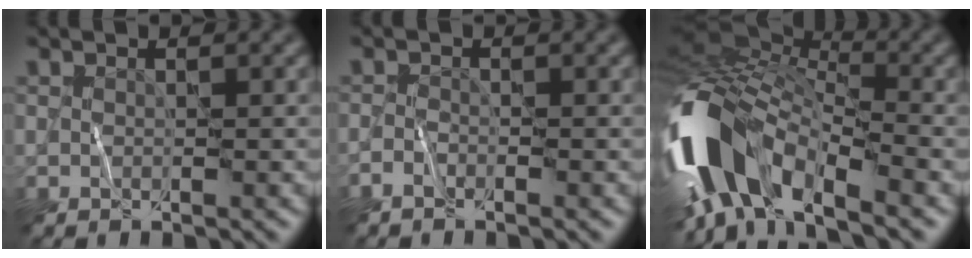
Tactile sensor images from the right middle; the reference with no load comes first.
{"total": 1.0, "force": [-1.0, 0.2, 0.3], "torque": [-0.005, 0.004, -0.023]}
{"total": 12.2, "force": [-5.3, 5.9, 9.3], "torque": [-0.183, 0.000, -0.106]}